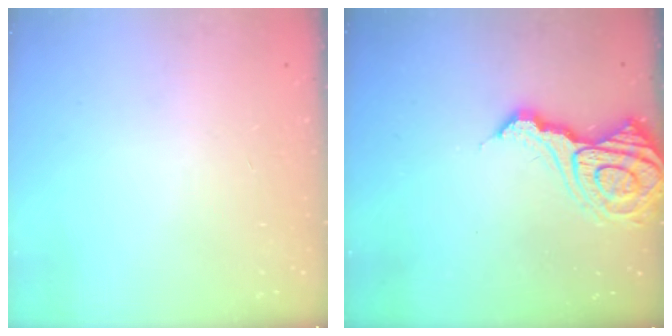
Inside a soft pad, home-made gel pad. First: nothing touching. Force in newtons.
{"total": 13.5, "press": 13.5, "slide": 1.4}